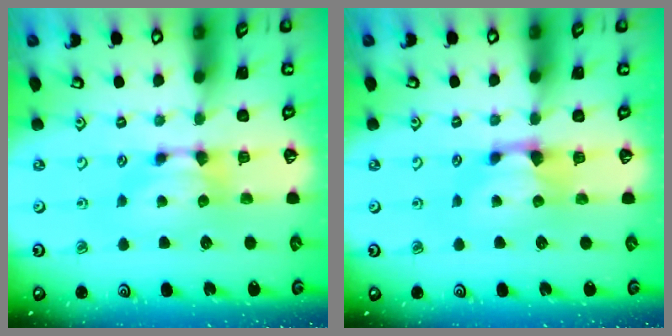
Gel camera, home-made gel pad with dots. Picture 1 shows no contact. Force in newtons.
{"total": 0.7, "press": 0.2, "slide": 0.7}